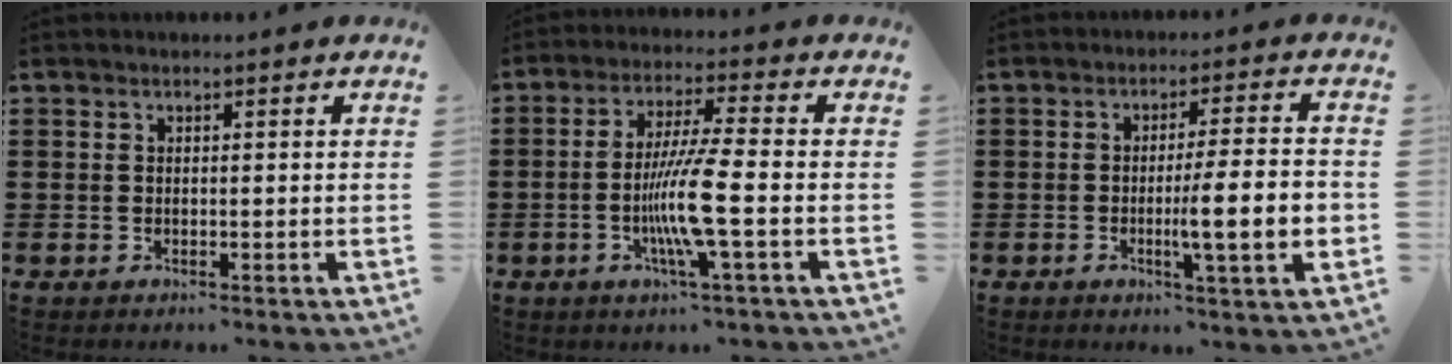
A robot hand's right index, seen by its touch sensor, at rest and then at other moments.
{"total": 8.7, "force": [-2.3, 0.1, 8.4], "torque": [-0.170, -0.019, -0.050]}
{"total": 9.0, "force": [-1.8, 0.7, 8.8], "torque": [-0.135, -0.016, -0.037]}